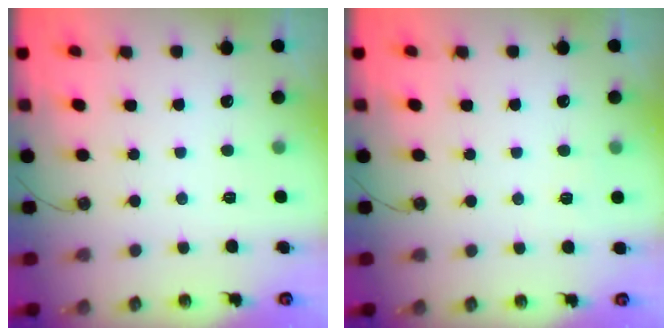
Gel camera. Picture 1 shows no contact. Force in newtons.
{"total": 2.5, "press": 2.4, "slide": 0.4}